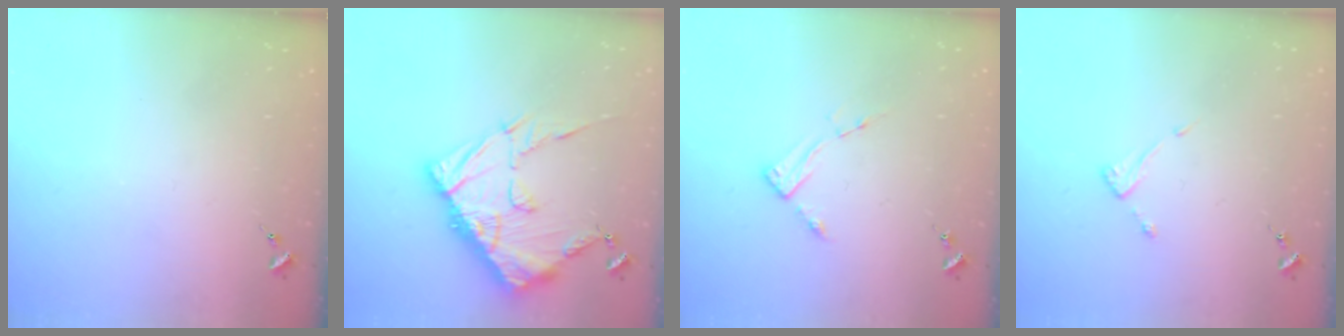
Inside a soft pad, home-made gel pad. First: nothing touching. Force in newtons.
{"total": 18.0, "press": 17.9, "slide": 1.6}
{"total": 3.6, "press": 3.5, "slide": 0.4}
{"total": 4.1, "press": 4.0, "slide": 0.4}